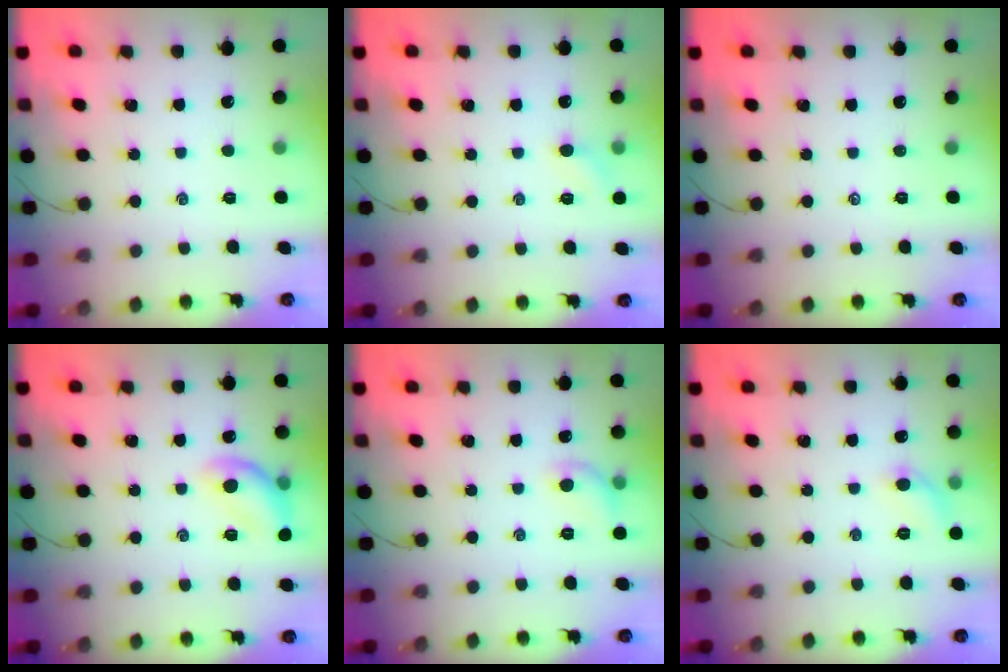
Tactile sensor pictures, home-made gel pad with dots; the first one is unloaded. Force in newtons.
{"total": 5.2, "press": 5.0, "slide": 1.5}
{"total": 0.0}
{"total": 12.4, "press": 12.4, "slide": 0.8}
{"total": 6.6, "press": 6.5, "slide": 1.3}
{"total": 6.9, "press": 6.7, "slide": 1.6}